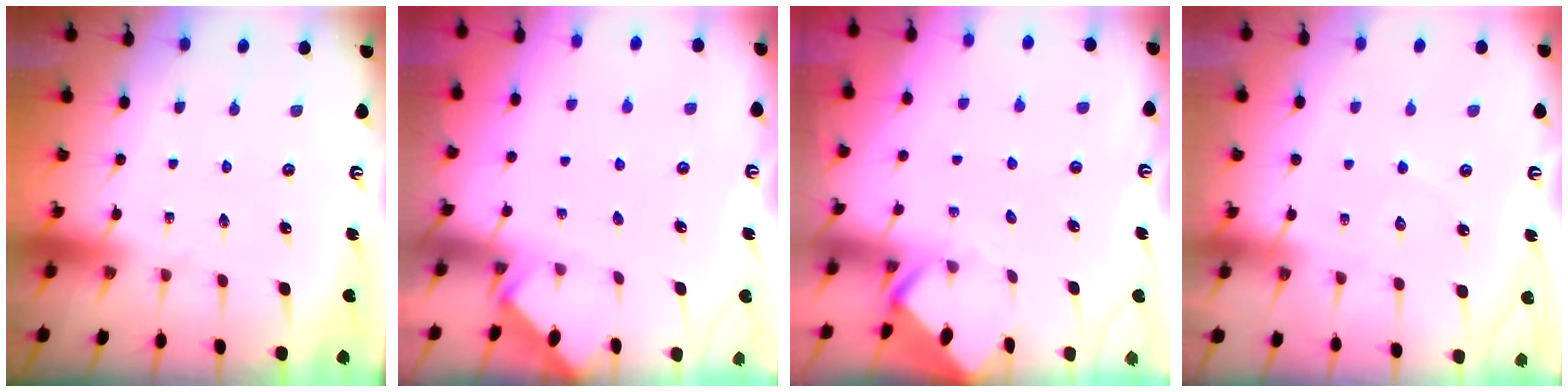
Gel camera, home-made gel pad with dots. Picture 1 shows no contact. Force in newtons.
{"total": 1.7, "press": 1.7, "slide": 0.2}
{"total": 3.4, "press": 3.4, "slide": 0.2}
{"total": 3.9, "press": 3.9, "slide": 0.4}